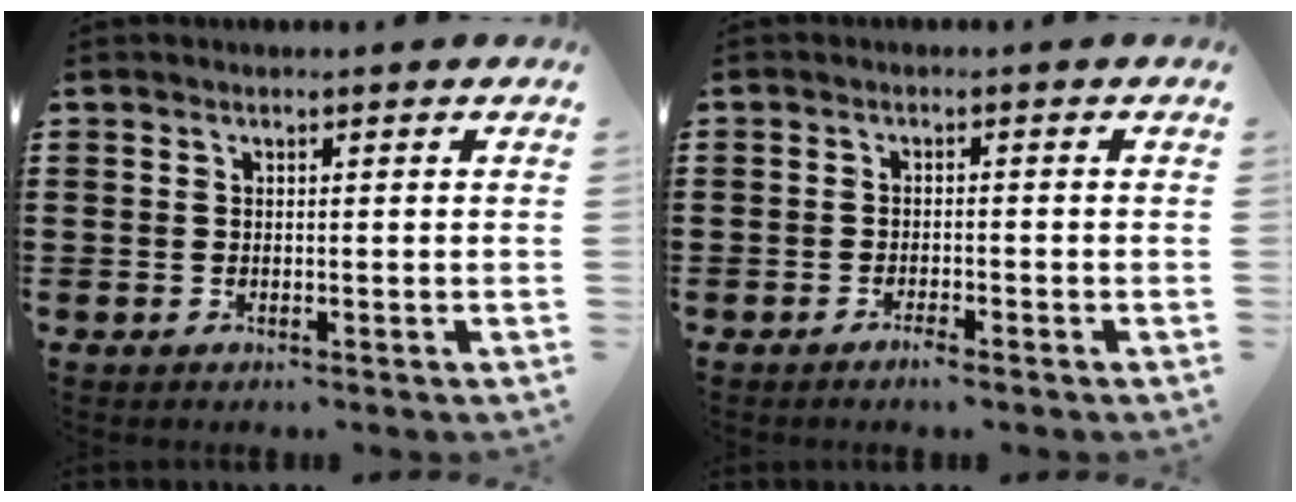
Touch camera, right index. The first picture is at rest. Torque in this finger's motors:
{"motor_torque": [2.14, 0.00, -0.08, -0.01]}